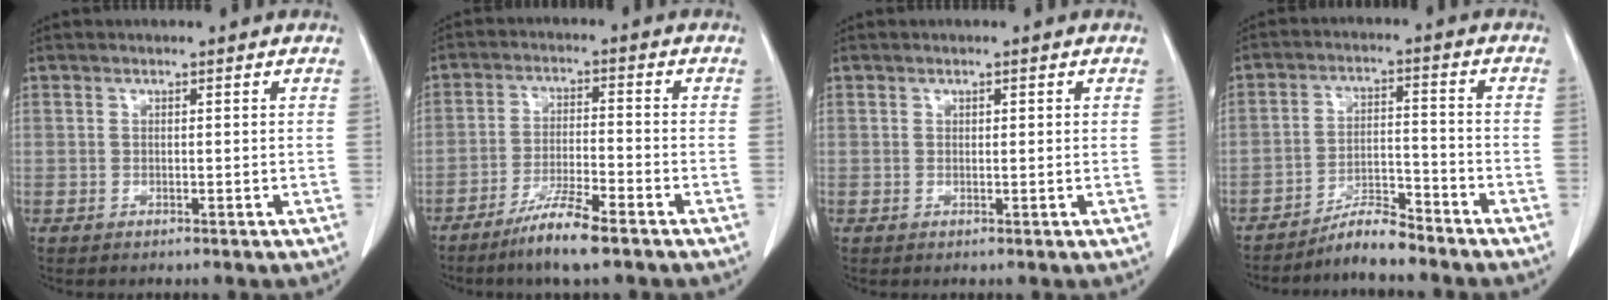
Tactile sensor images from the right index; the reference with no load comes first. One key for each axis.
{"total": 7.4, "fx": -5.3, "fy": 0.2, "fz": 5.1, "tx": -0.101, "ty": -0.017, "tz": -0.099}
{"total": 0.7, "fx": 0.3, "fy": 0.3, "fz": 0.5, "tx": -0.005, "ty": 0.000, "tz": 0.004}
{"total": 5.5, "fx": -5.2, "fy": 0.2, "fz": 1.6, "tx": -0.029, "ty": -0.003, "tz": -0.093}